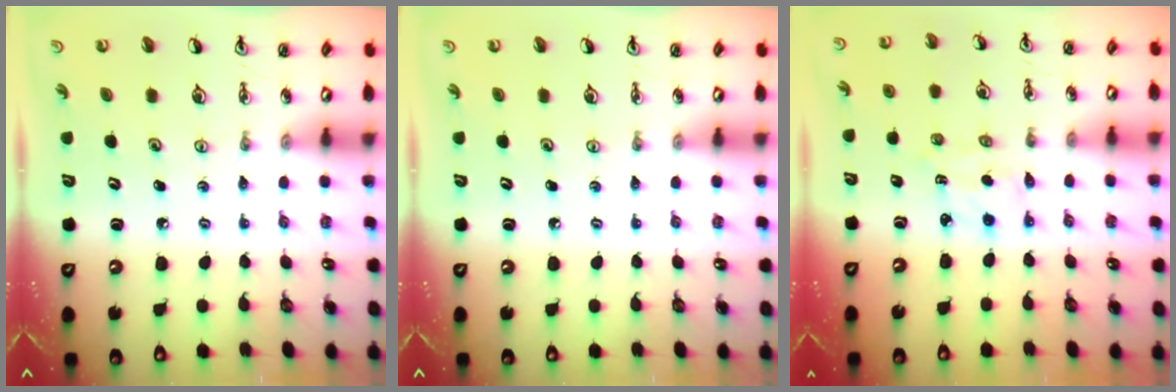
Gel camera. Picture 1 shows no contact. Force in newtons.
{"total": 0.0}
{"total": 1.6, "press": 1.4, "slide": 0.7}